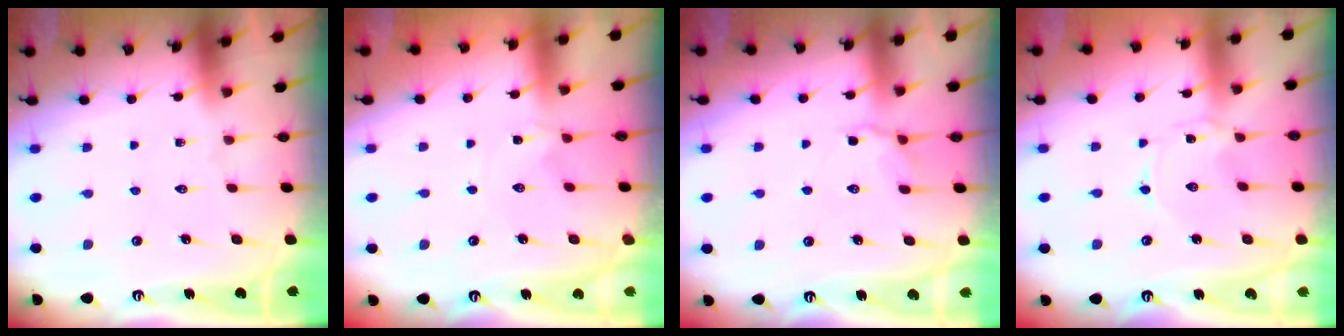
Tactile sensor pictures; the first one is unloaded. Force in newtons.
{"total": 1.3, "press": 1.2, "slide": 0.4}
{"total": 5.4, "press": 5.0, "slide": 1.8}
{"total": 0.0}